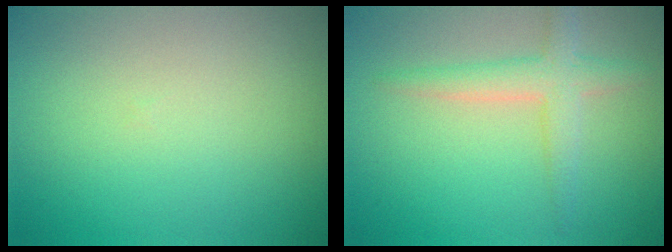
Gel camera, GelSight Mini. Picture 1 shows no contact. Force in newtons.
{"total": 2.9, "press": 2.9, "slide": 0.2}